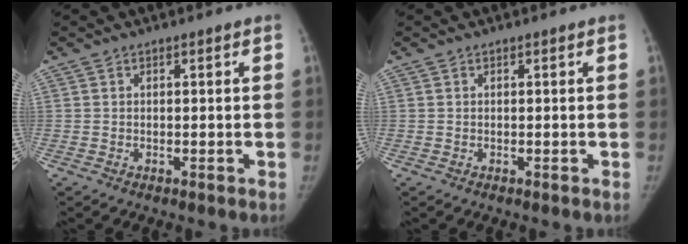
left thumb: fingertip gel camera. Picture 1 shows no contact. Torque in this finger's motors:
{"motor_torque": [0.03, 0.03, 0.10, -0.38, 0.00]}